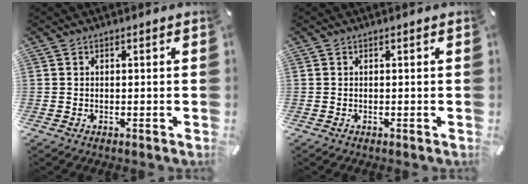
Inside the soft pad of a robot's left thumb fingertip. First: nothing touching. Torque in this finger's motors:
{"motor_torque": [0.00, 0.00, 0.00, 0.00, 0.00]}